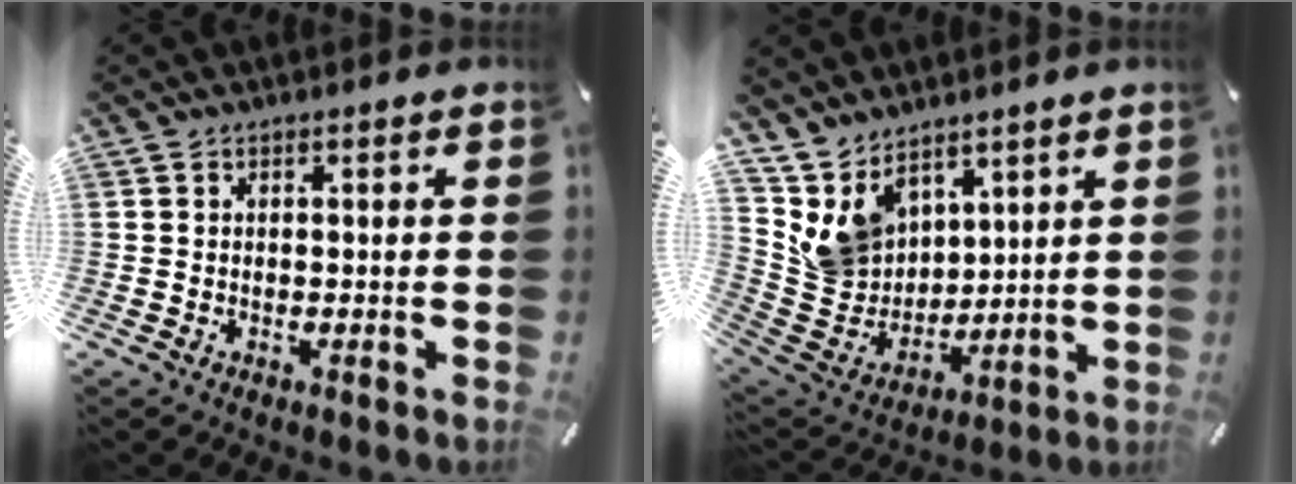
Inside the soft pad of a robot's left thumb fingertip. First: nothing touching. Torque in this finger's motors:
{"motor_torque": [0.45, 0.35, 0.91, -0.96, 0.22]}